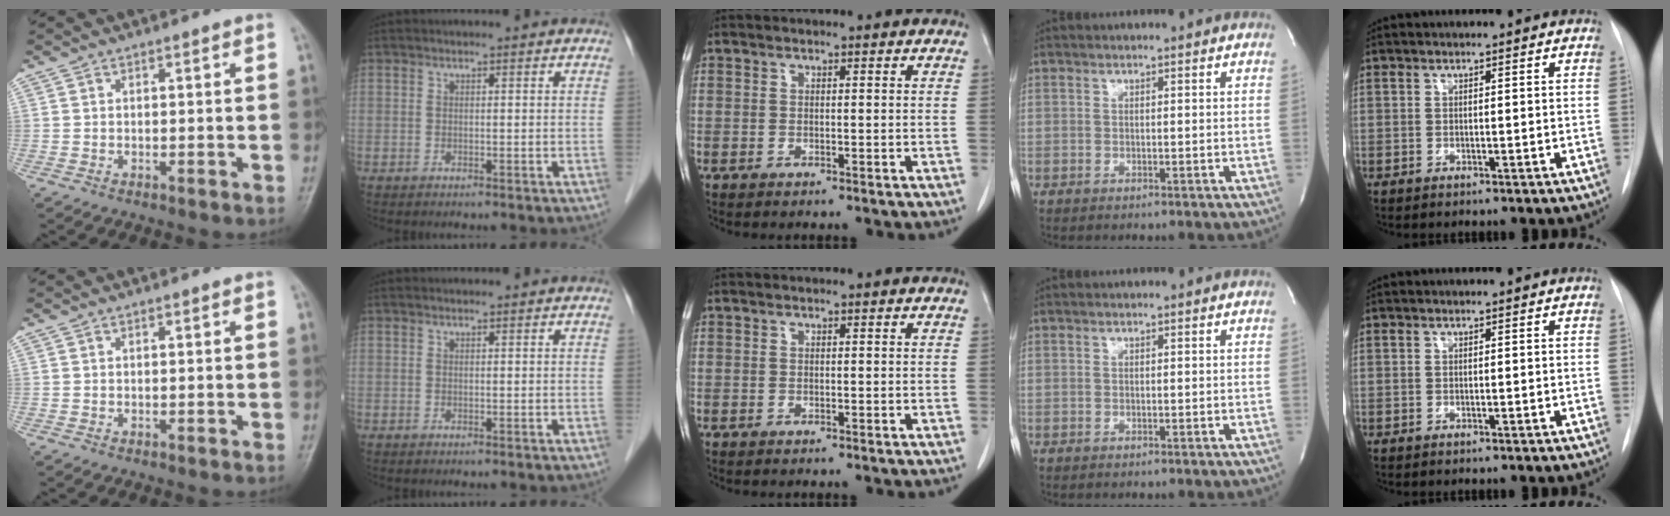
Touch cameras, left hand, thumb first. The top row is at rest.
{}